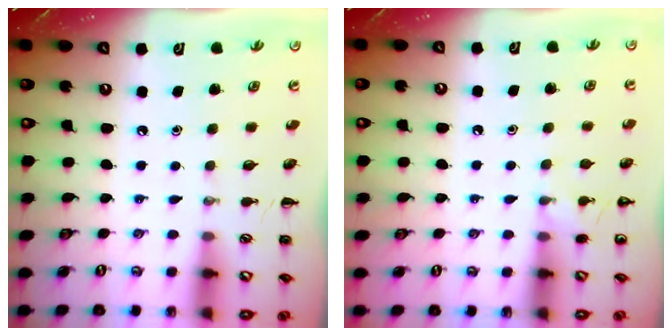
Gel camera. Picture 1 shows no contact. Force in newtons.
{"total": 4.1, "press": 4.0, "slide": 1.0}